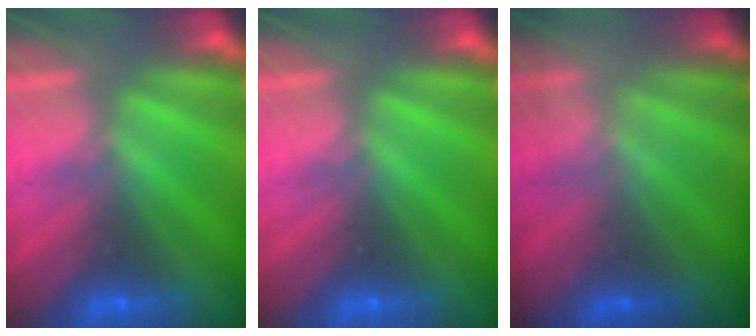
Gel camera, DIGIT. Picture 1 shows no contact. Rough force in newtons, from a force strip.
{"total": 0.0}
{"total": 1.8}